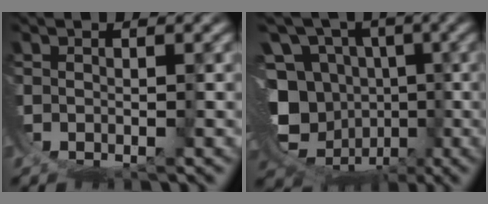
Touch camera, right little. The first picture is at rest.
{"total": 15.4, "force": [0.3, 13.3, 7.7], "torque": [-0.161, -0.041, 0.007]}